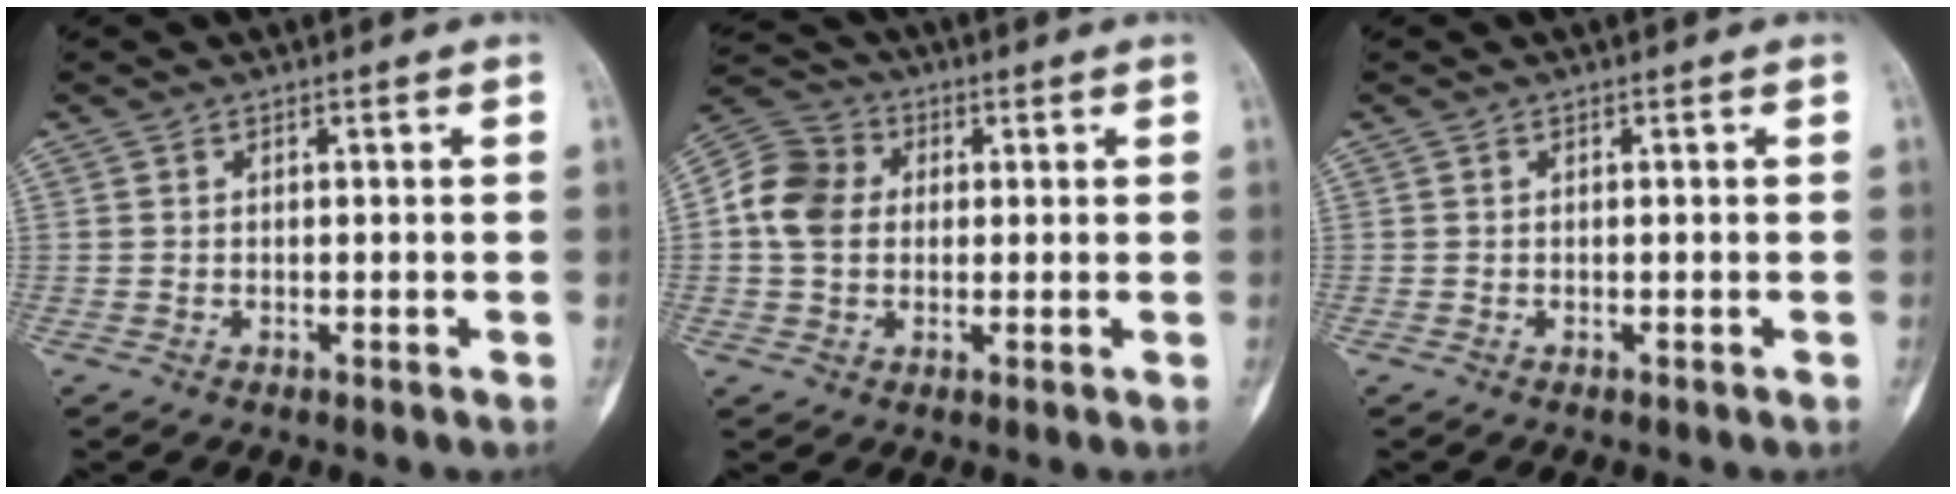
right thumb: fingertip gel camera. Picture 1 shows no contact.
{"total": 9.9, "force": [0.7, 8.1, 5.7], "torque": [-0.101, 0.022, 0.001]}
{"total": 0.0}